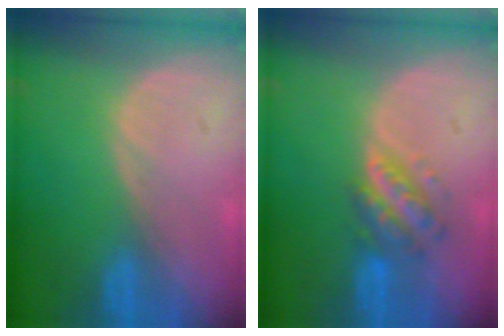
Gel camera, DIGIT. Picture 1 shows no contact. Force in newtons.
{"total": 5.8, "press": 5.3, "slide": 2.3}